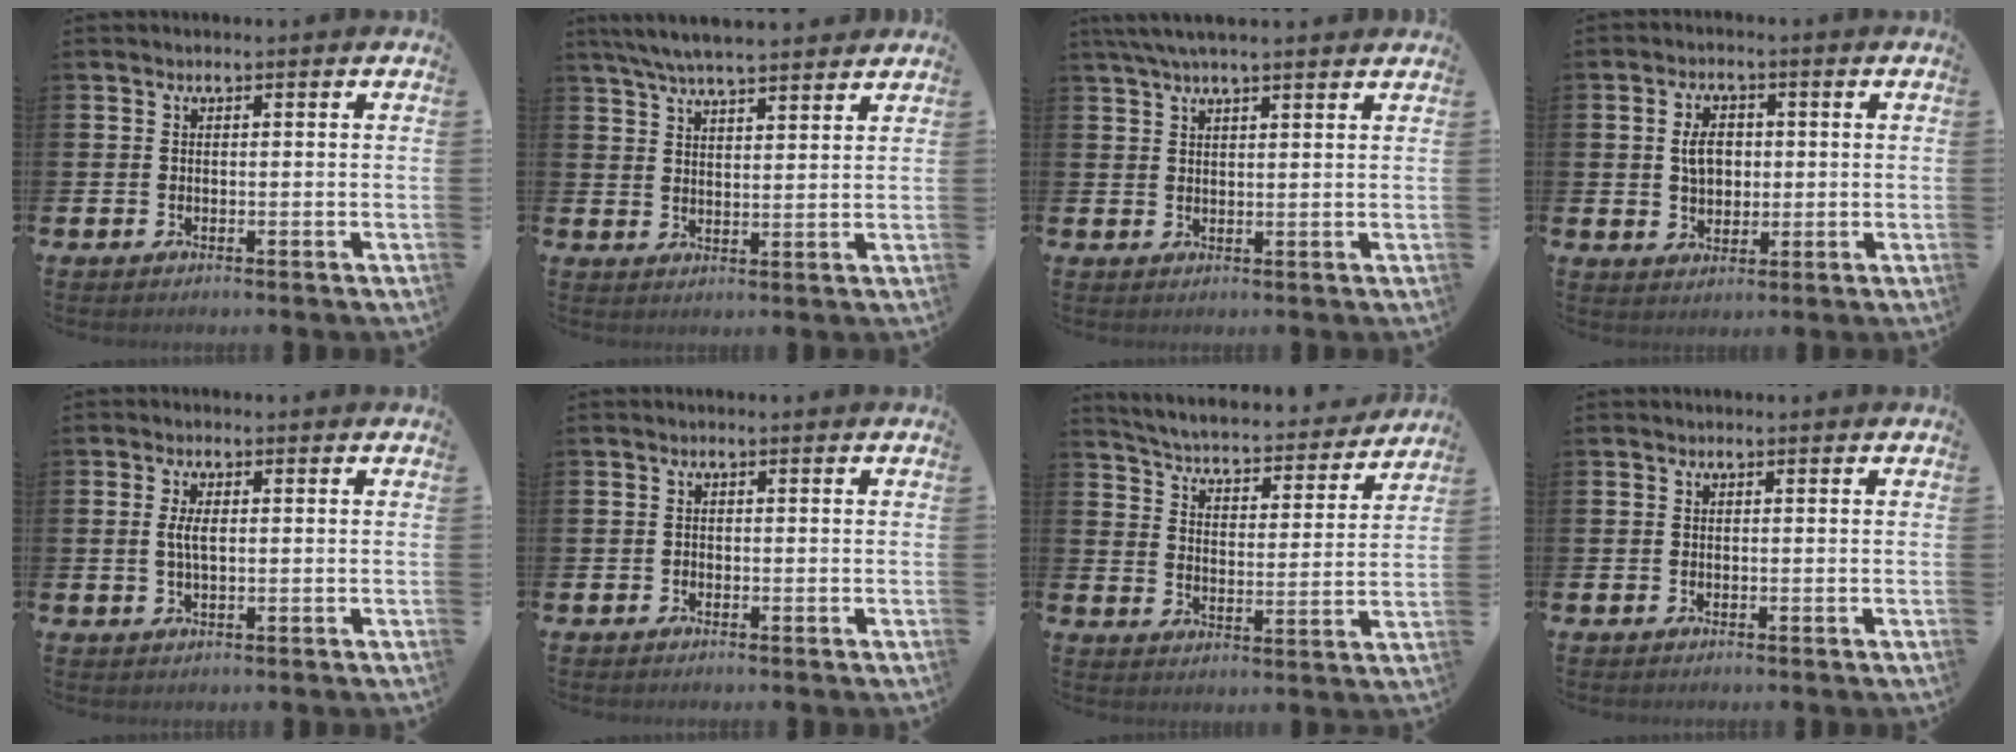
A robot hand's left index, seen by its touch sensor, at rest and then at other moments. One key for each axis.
{"total": 6.3, "fx": 5.9, "fy": 0.7, "fz": 1.9, "tx": -0.048, "ty": -0.021, "tz": 0.108}
{"total": 4.3, "fx": 3.7, "fy": 0.5, "fz": 2.2, "tx": -0.048, "ty": -0.005, "tz": 0.067}
{"total": 4.5, "fx": 0.8, "fy": 3.2, "fz": 3.1, "tx": -0.044, "ty": 0.004, "tz": 0.006}
{"total": 2.8, "fx": 0.3, "fy": 1.1, "fz": 2.5, "tx": -0.044, "ty": 0.003, "tz": 0.002}
{"total": 0.6, "fx": -0.4, "fy": 0.4, "fz": 0.1, "tx": -0.004, "ty": 0.003, "tz": -0.010}
{"total": 4.7, "fx": 4.6, "fy": 0.6, "fz": 0.9, "tx": -0.043, "ty": -0.041, "tz": 0.073}
{"total": 0.0}